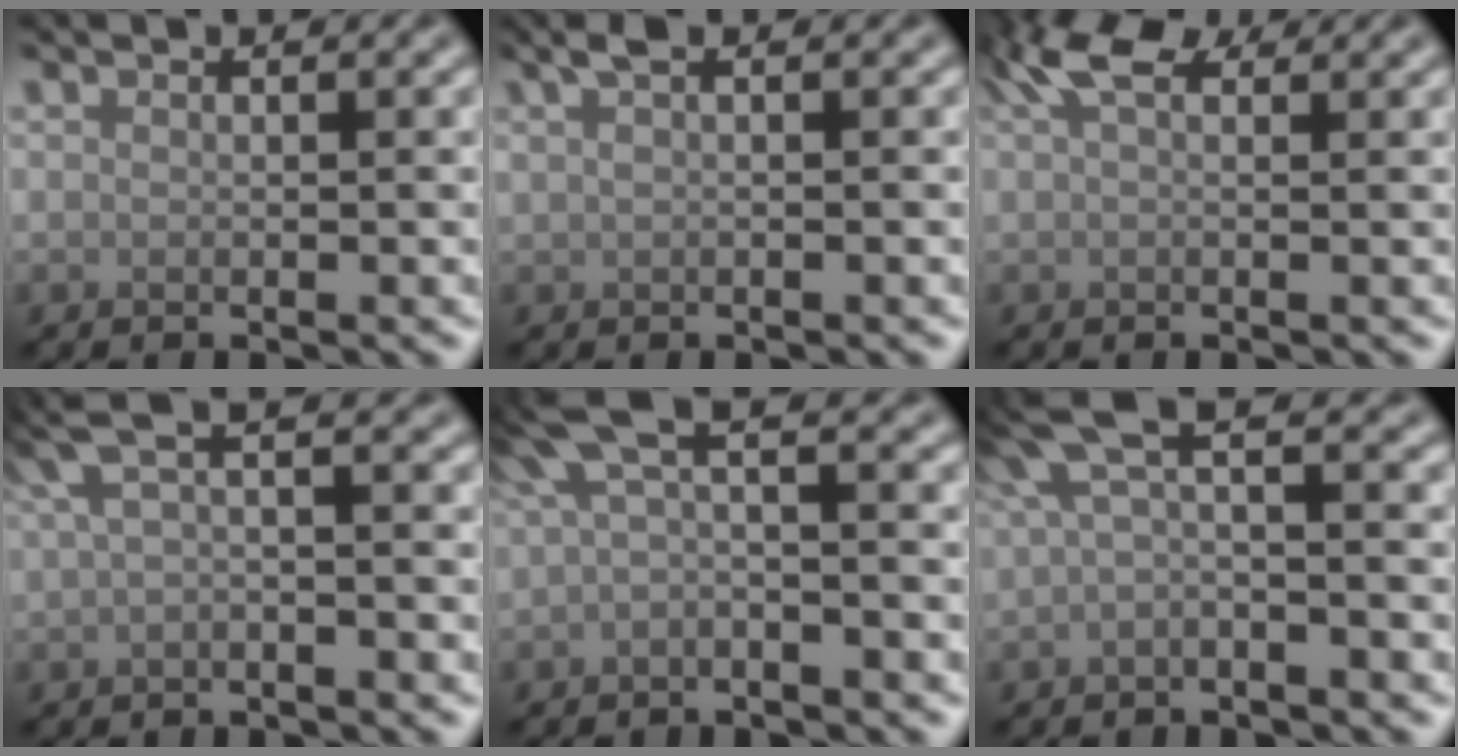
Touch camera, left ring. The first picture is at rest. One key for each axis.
{"total": 1.7, "fx": 0.8, "fy": 0.5, "fz": 1.4, "tx": -0.026, "ty": 0.007, "tz": 0.013}
{"total": 4.1, "fx": 2.3, "fy": 1.6, "fz": 3.0, "tx": -0.059, "ty": 0.017, "tz": 0.037}
{"total": 3.0, "fx": 0.9, "fy": 0.7, "fz": 2.8, "tx": -0.050, "ty": 0.008, "tz": 0.010}
{"total": 3.4, "fx": 0.4, "fy": 0.9, "fz": 3.3, "tx": -0.061, "ty": 0.003, "tz": -0.002}
{"total": 3.3, "fx": 0.7, "fy": 0.7, "fz": 3.1, "tx": -0.062, "ty": 0.006, "tz": 0.005}